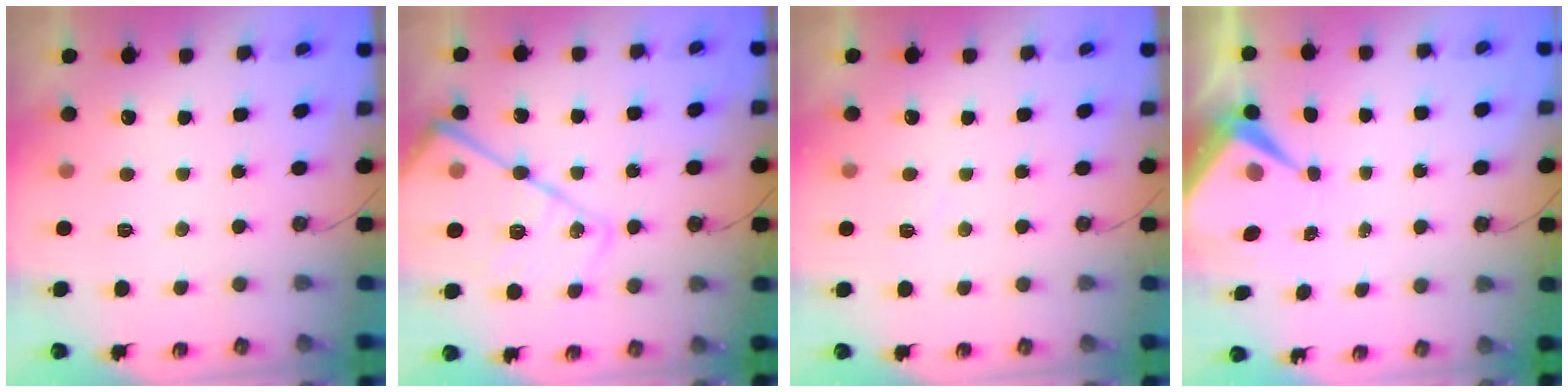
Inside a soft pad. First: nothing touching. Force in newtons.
{"total": 19.8, "press": 19.7, "slide": 1.7}
{"total": 3.9, "press": 3.8, "slide": 0.6}
{"total": 7.8, "press": 7.8, "slide": 0.6}